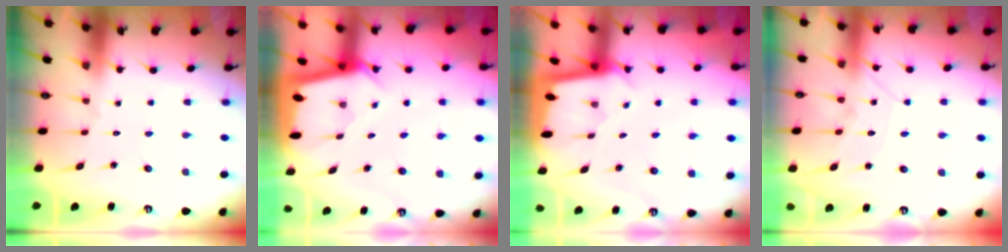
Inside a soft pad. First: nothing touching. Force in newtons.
{"total": 2.6, "press": 2.6, "slide": 0.2}
{"total": 1.9, "press": 1.9, "slide": 0.1}
{"total": 9.8, "press": 9.8, "slide": 0.4}